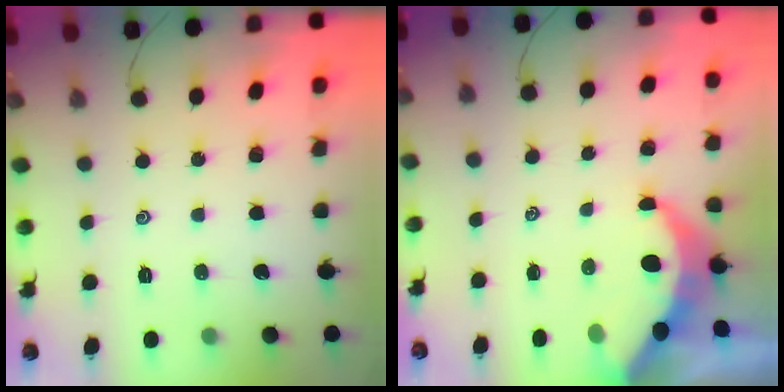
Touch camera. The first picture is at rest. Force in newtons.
{"total": 6.5, "press": 6.4, "slide": 0.9}